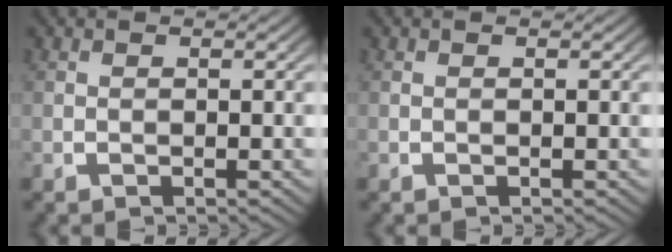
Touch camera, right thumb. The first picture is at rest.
{"total": 0.0}